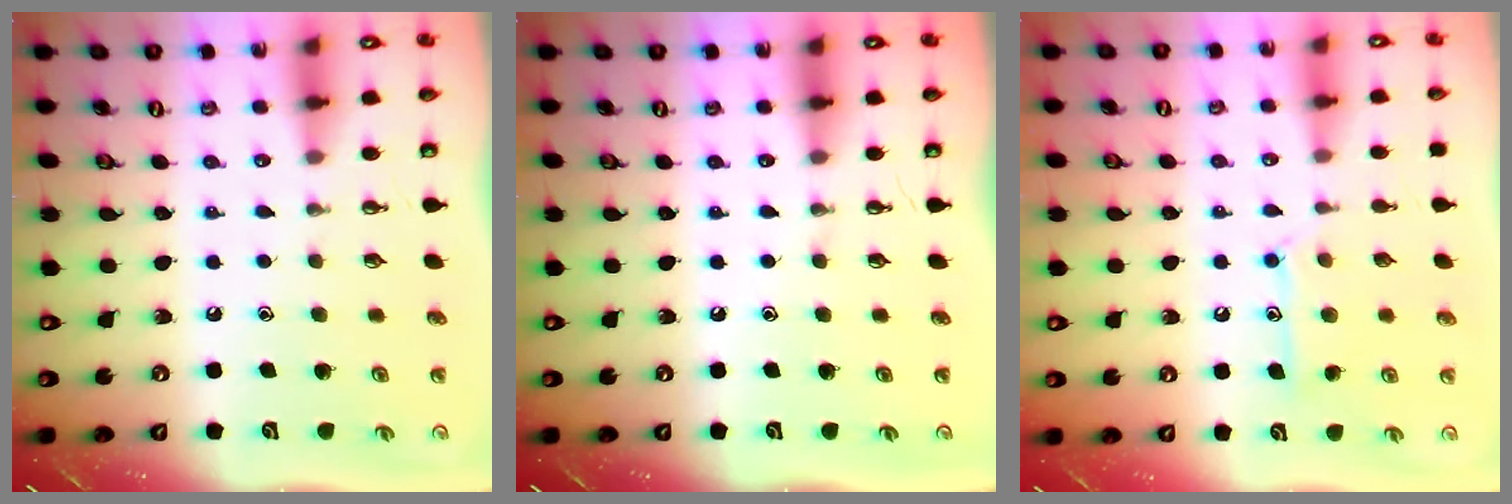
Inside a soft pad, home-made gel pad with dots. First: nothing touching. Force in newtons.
{"total": 0.0}
{"total": 10.8, "press": 10.8, "slide": 0.8}